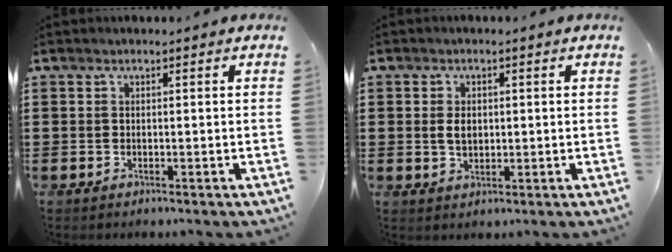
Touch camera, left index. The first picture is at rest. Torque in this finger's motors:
{"motor_torque": [0.54, 0.48, 0.37, 0.04]}